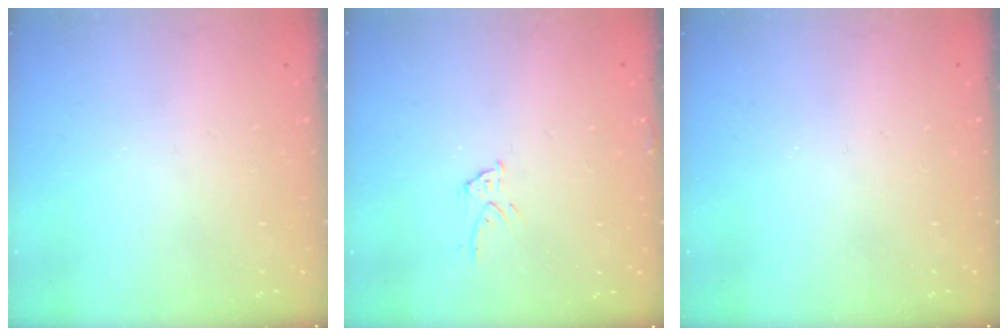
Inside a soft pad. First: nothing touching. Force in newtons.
{"total": 5.4, "press": 5.4, "slide": 0.3}
{"total": 0.0}